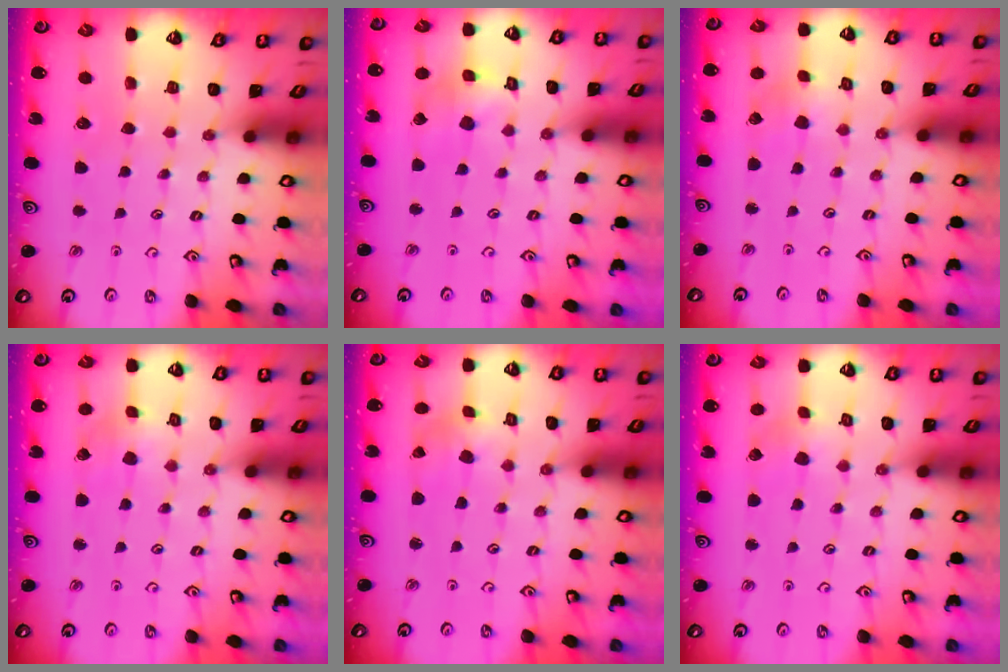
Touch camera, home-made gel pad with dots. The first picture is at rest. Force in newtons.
{"total": 6.1, "press": 6.1, "slide": 0.4}
{"total": 1.5, "press": 1.5, "slide": 0.2}
{"total": 1.9, "press": 1.9, "slide": 0.3}
{"total": 2.2, "press": 2.1, "slide": 0.6}
{"total": 2.6, "press": 2.6, "slide": 0.3}